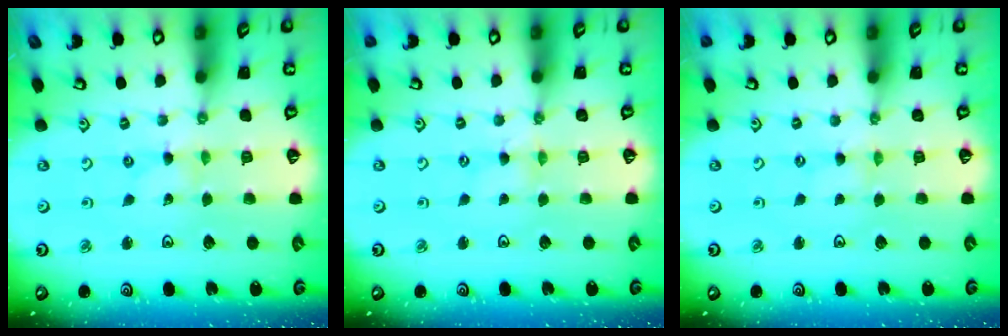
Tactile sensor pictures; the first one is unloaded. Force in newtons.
{"total": 0.0}
{"total": 0.0}